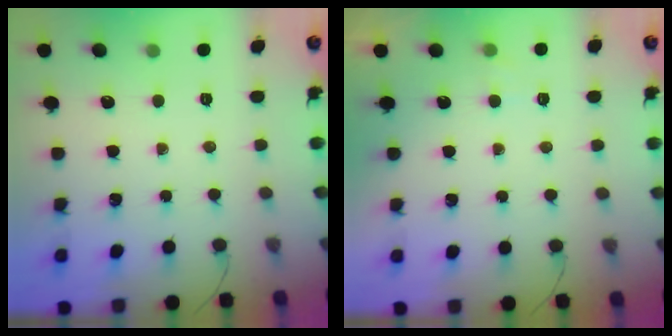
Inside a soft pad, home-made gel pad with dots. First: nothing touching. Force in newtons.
{"total": 1.4, "press": 1.0, "slide": 1.0}